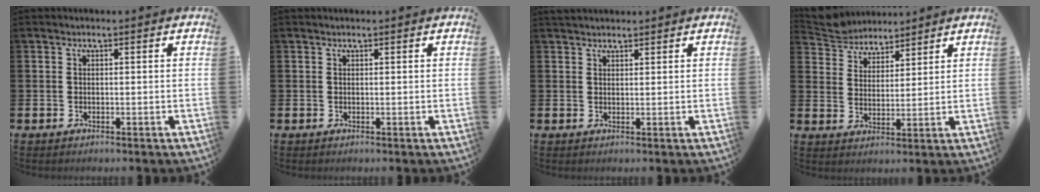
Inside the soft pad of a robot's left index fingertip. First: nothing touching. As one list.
[{"total": 0.0}, {"total": 1.9, "force": [1.8, 0.6, 0.1], "torque": [0.006, -0.003, 0.032]}, {"total": 5.1, "force": [4.9, 1.4, -0.3], "torque": [-0.022, -0.026, 0.089]}]